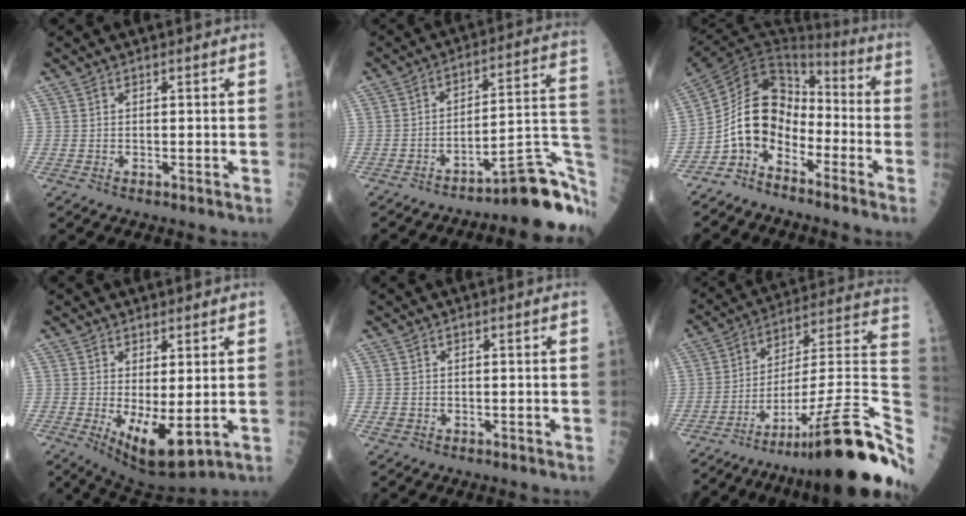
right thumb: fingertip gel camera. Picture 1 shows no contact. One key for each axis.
{"total": 18.6, "fx": -10.8, "fy": 4.4, "fz": 14.5, "tx": -0.098, "ty": 0.106, "tz": -0.146}
{"total": 14.3, "fx": -7.1, "fy": 8.9, "fz": 8.7, "tx": -0.144, "ty": 0.085, "tz": -0.143}
{"total": 9.9, "fx": -1.1, "fy": 3.8, "fz": 9.0, "tx": -0.142, "ty": -0.021, "tz": 0.002}
{"total": 0.8, "fx": 0.1, "fy": 0.7, "fz": 0.3, "tx": -0.002, "ty": 0.001, "tz": 0.005}
{"total": 33.0, "fx": -18.0, "fy": 5.5, "fz": 27.1, "tx": -0.322, "ty": 0.061, "tz": -0.276}